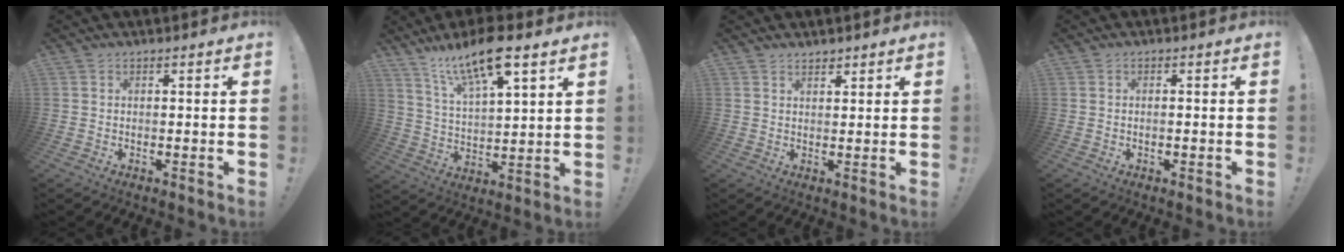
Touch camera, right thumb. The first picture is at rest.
{"total": 14.8, "force": [10.2, 4.1, 9.9], "torque": [-0.171, -0.057, 0.172]}
{"total": 1.6, "force": [1.5, 0.5, 0.2], "torque": [0.009, -0.012, 0.026]}
{"total": 0.8, "force": [-0.5, 0.0, 0.6], "torque": [-0.010, 0.000, -0.009]}